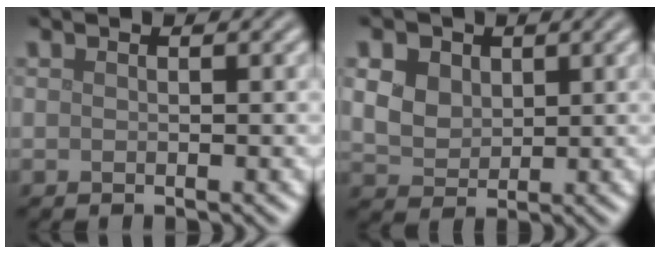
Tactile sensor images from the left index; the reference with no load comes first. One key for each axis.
{"total": 8.6, "fx": 3.7, "fy": 6.4, "fz": 4.3, "tx": -0.095, "ty": 0.034, "tz": 0.046}